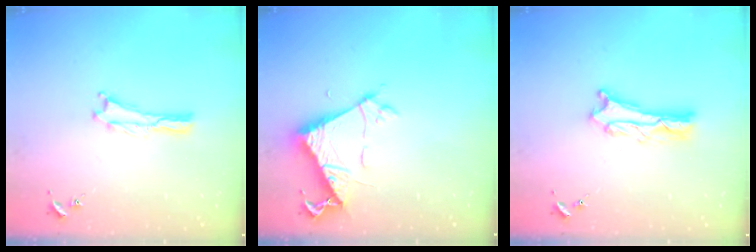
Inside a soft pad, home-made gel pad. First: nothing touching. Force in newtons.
{"total": 7.0, "press": 6.9, "slide": 0.6}
{"total": 3.8, "press": 3.8, "slide": 0.4}